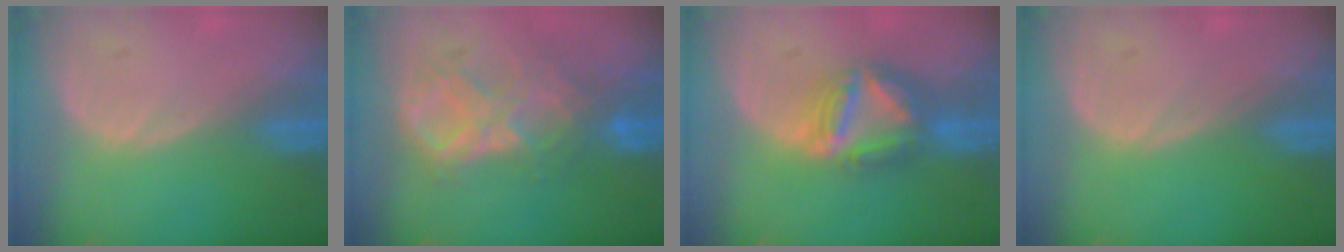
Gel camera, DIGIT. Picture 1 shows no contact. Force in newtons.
{"total": 8.8, "press": 7.7, "slide": 4.4}
{"total": 7.9, "press": 6.7, "slide": 4.1}
{"total": 0.0}